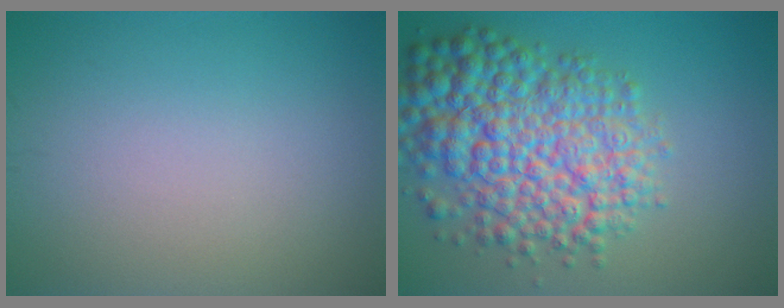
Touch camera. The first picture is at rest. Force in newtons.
{"total": 9.8, "press": 9.8, "slide": 0.3}